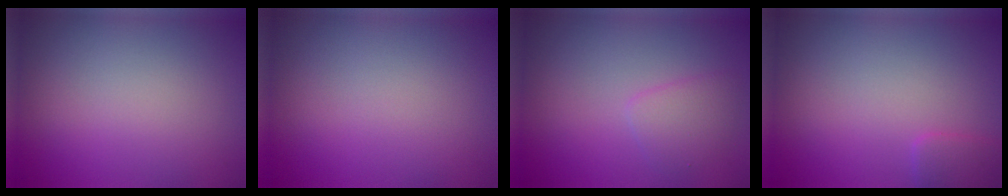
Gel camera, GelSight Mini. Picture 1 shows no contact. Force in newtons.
{"total": 0.0}
{"total": 1.9, "press": 1.9, "slide": 0.0}
{"total": 1.4, "press": 1.4, "slide": 0.1}